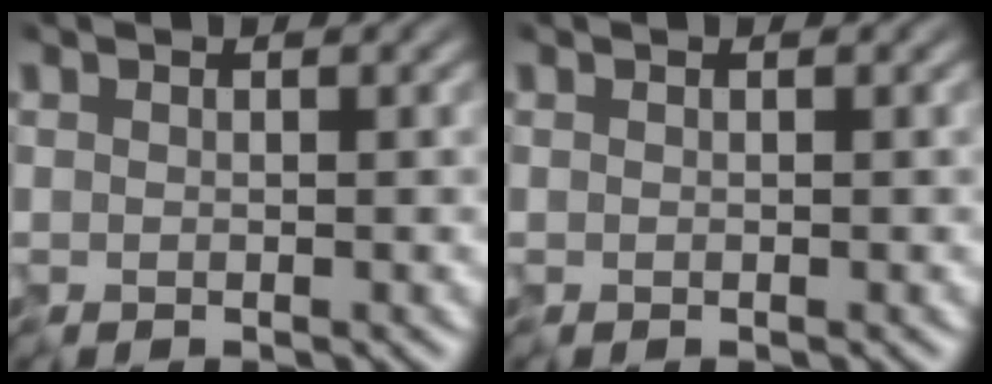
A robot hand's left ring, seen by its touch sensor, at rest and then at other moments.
{"total": 0.0}